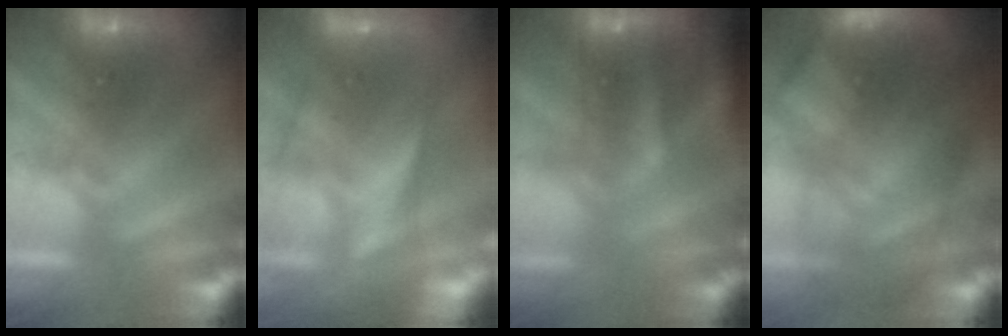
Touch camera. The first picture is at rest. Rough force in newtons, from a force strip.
{"total": 6.9}
{"total": 7.4}
{"total": 7.2}